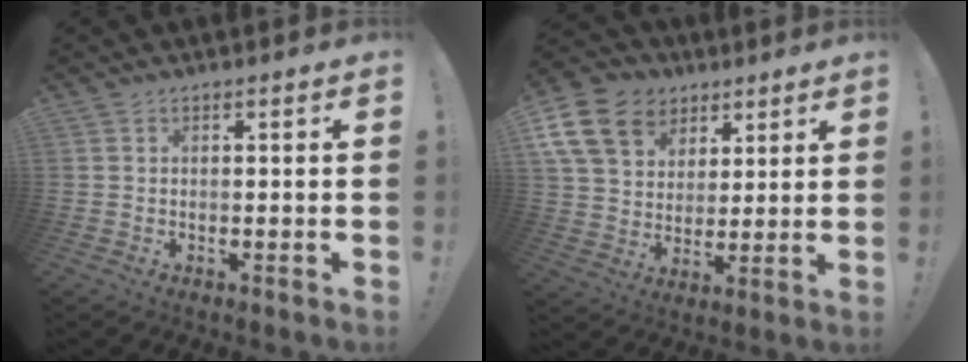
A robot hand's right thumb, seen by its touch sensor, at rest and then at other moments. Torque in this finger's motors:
{"motor_torque": [0.20, 0.42, 0.54, 0.08, 0.30]}